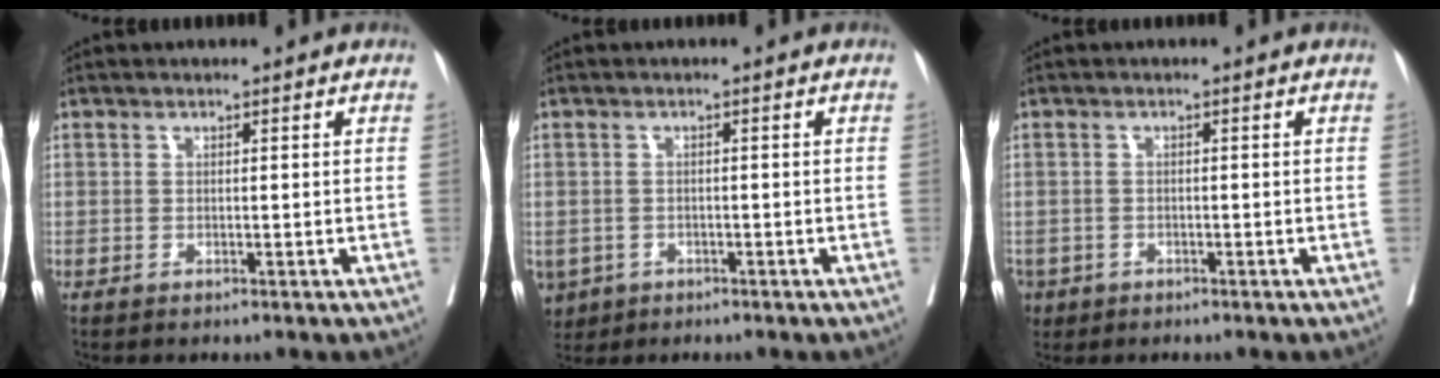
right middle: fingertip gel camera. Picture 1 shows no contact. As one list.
[{"total": 5.2, "force": [-2.7, 4.2, 1.4], "torque": [-0.030, 0.001, -0.040]}, {"total": 3.4, "force": [-2.1, 2.6, 0.7], "torque": [-0.016, 0.001, -0.035]}]